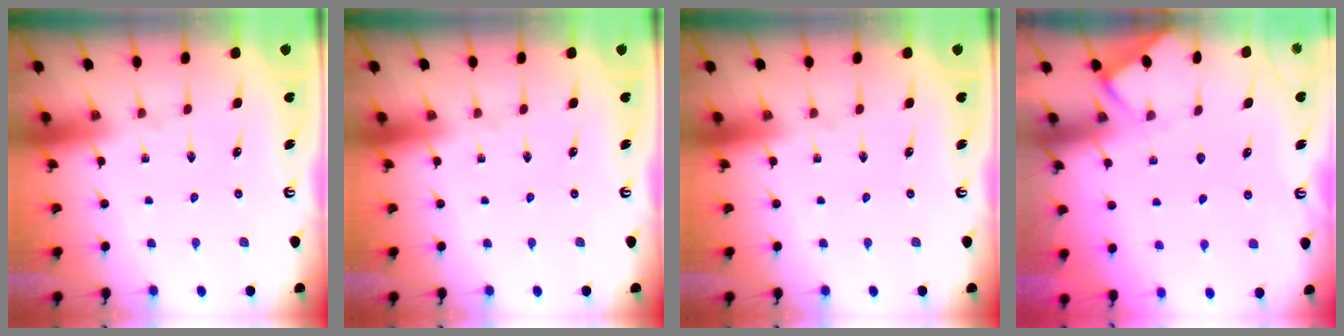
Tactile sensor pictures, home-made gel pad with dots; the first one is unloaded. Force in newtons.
{"total": 0.0}
{"total": 0.0}
{"total": 4.1, "press": 4.0, "slide": 0.5}